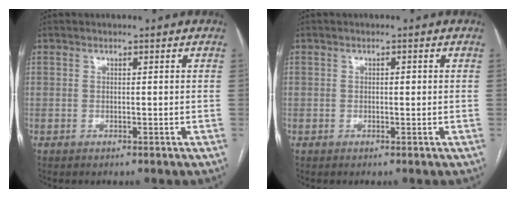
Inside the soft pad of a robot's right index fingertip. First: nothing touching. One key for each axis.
{"total": 0.6, "fx": 0.0, "fy": 0.4, "fz": 0.5, "tx": -0.009, "ty": 0.005, "tz": -0.001}